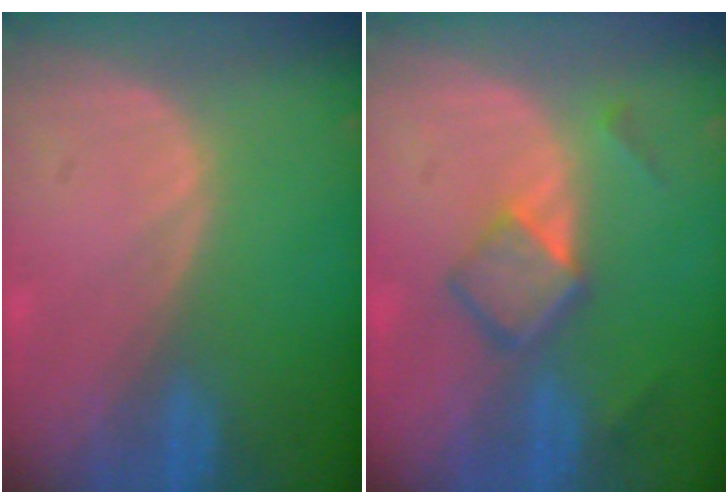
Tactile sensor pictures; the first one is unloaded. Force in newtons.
{"total": 5.1, "press": 4.7, "slide": 2.2}